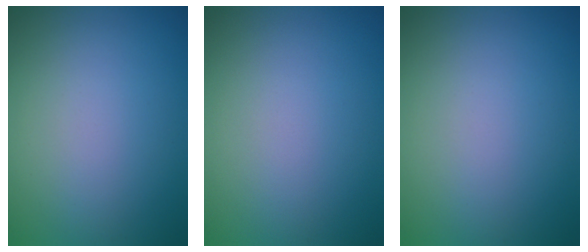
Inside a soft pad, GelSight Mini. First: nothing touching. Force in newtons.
{"total": 0.0}
{"total": 0.0}